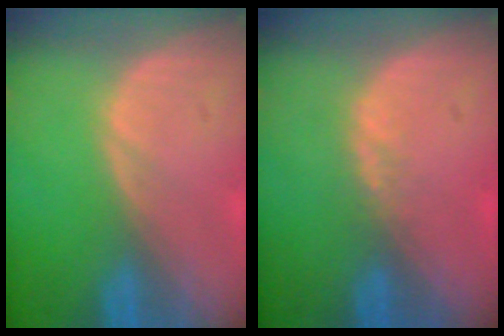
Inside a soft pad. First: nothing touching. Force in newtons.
{"total": 1.3, "press": 1.1, "slide": 0.7}